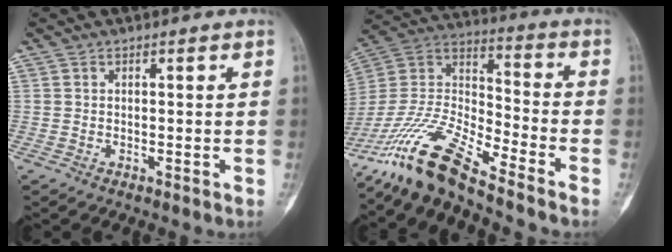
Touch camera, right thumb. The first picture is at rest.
{"total": 16.7, "force": [-13.5, 2.6, 9.6], "torque": [-0.198, 0.066, -0.265]}